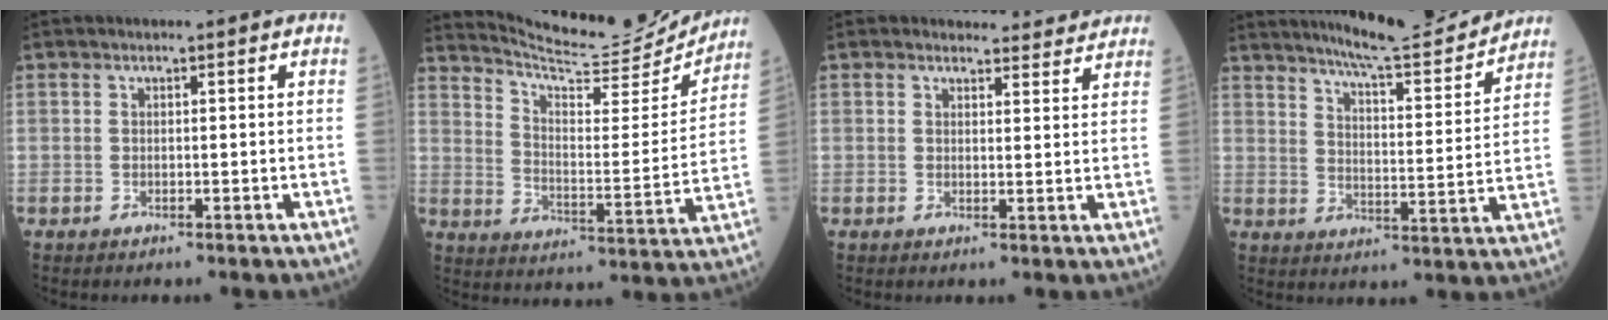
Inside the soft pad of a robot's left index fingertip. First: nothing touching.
{"total": 17.5, "force": [17.1, 1.0, 3.5], "torque": [-0.066, -0.055, 0.238]}
{"total": 5.8, "force": [5.6, 1.6, 0.0], "torque": [0.014, -0.003, 0.047]}
{"total": 14.7, "force": [13.8, 0.6, 5.1], "torque": [-0.077, -0.019, 0.193]}